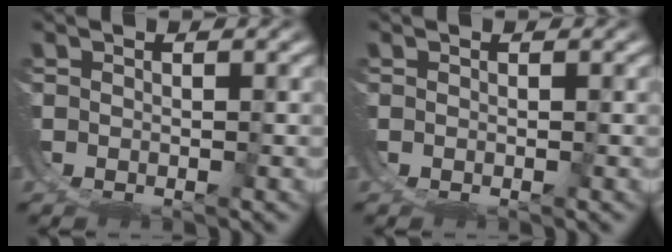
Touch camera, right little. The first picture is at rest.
{"total": 0.0}